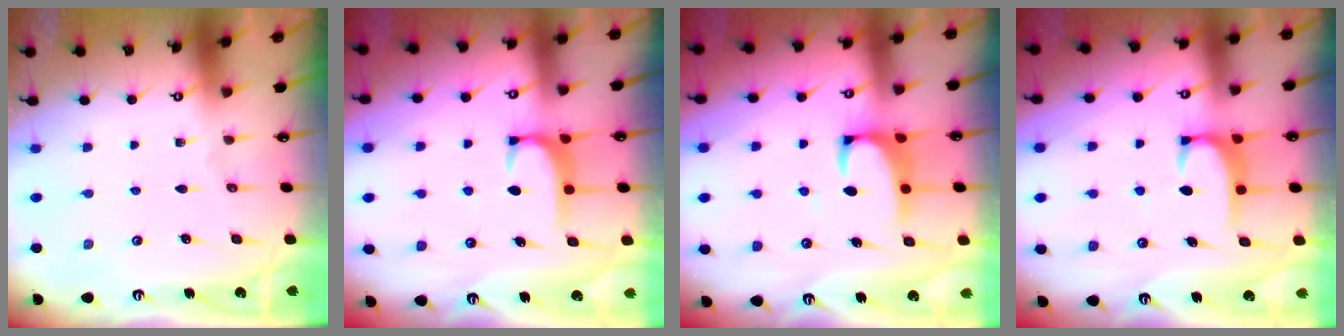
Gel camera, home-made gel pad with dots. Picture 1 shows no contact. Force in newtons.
{"total": 1.7, "press": 1.6, "slide": 0.5}
{"total": 2.2, "press": 2.0, "slide": 0.9}
{"total": 2.0, "press": 1.9, "slide": 0.5}